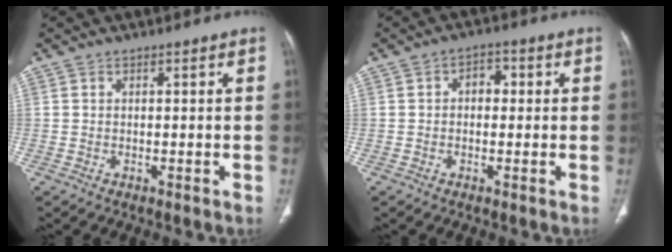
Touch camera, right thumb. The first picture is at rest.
{"total": 3.5, "force": [0.3, 2.5, 2.4], "torque": [-0.022, 0.013, -0.001]}